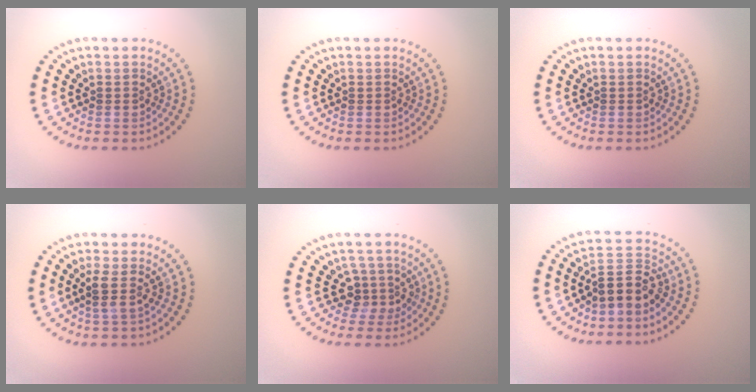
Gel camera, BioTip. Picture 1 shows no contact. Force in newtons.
{"total": 0.0}
{"total": 0.0}
{"total": 1.9, "press": 1.6, "slide": 1.0}
{"total": 2.7, "press": 1.9, "slide": 1.8}
{"total": 3.3, "press": 2.8, "slide": 1.8}